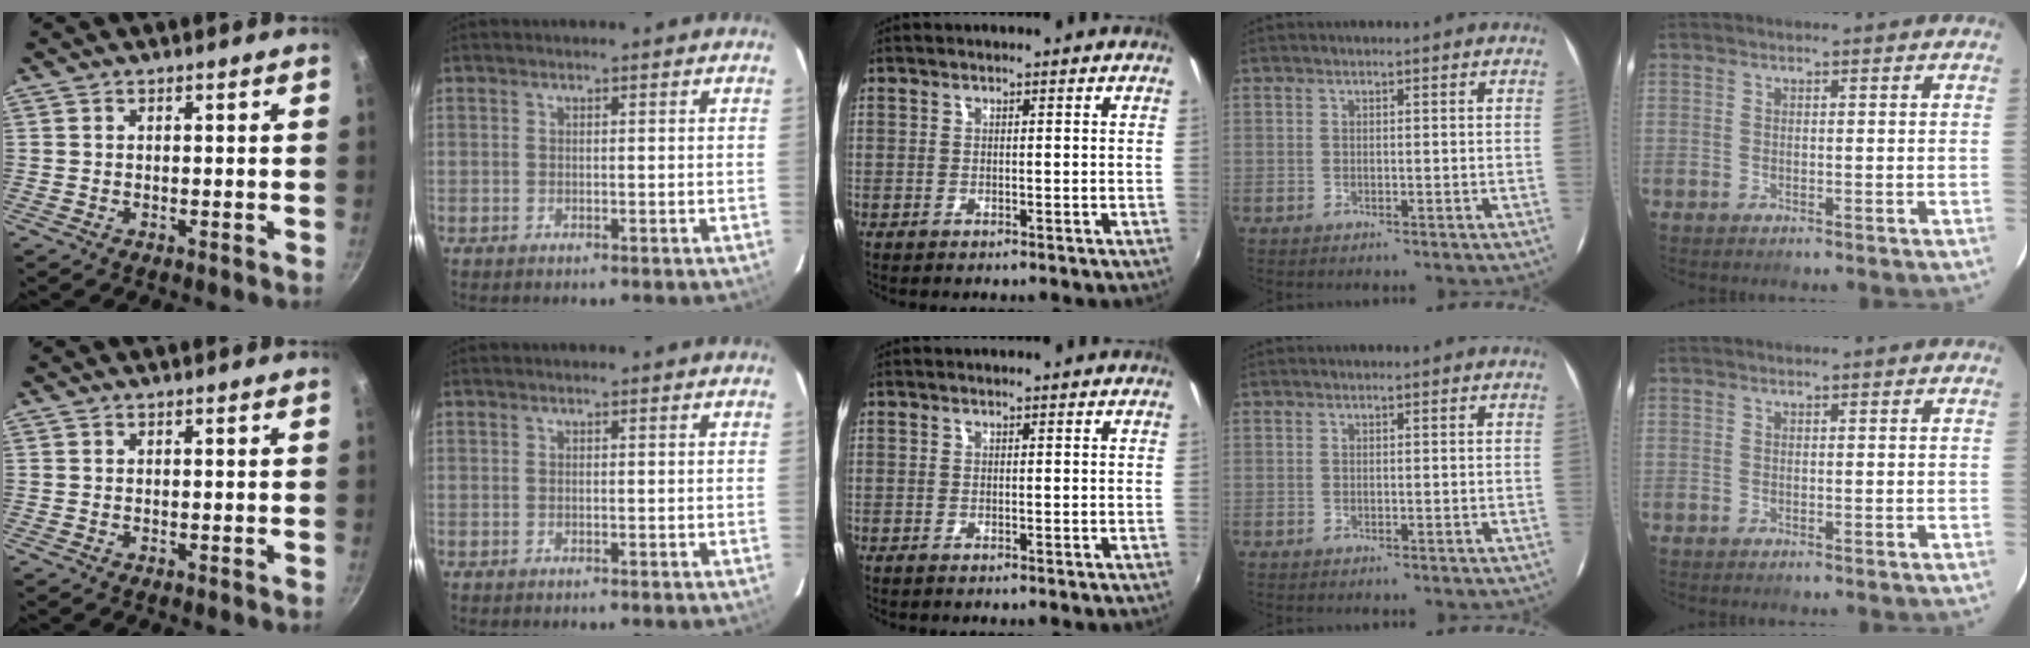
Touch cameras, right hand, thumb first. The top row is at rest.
{}